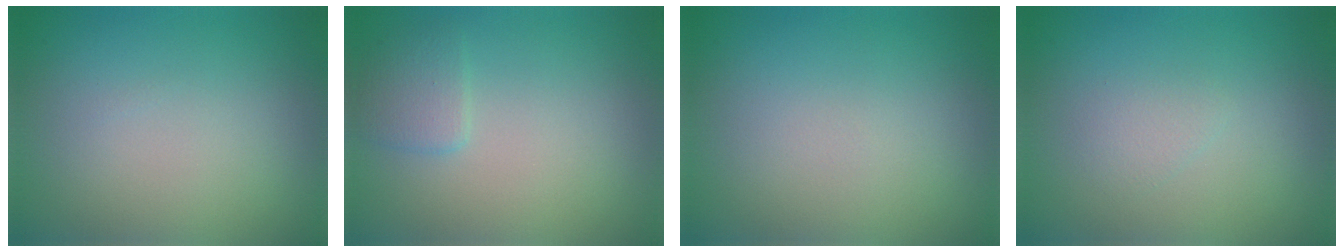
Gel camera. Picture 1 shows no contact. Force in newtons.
{"total": 1.6, "press": 1.6, "slide": 0.1}
{"total": 0.0}
{"total": 1.0, "press": 1.0, "slide": 0.0}